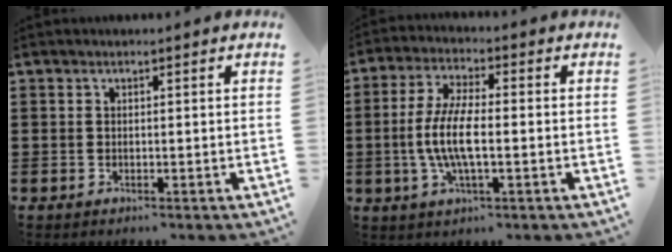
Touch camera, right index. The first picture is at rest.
{"total": 7.7, "force": [-1.4, 2.4, 7.2], "torque": [-0.165, -0.010, -0.034]}